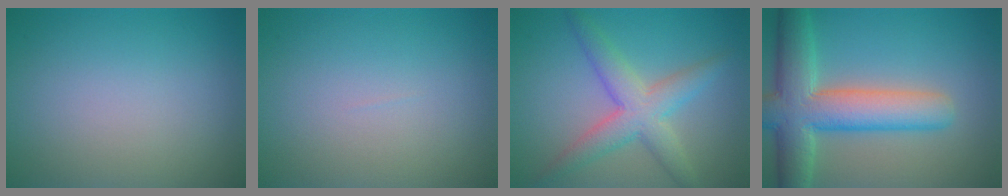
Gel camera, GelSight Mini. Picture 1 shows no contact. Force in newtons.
{"total": 0.0}
{"total": 4.8, "press": 4.8, "slide": 0.3}
{"total": 8.7, "press": 8.7, "slide": 0.7}